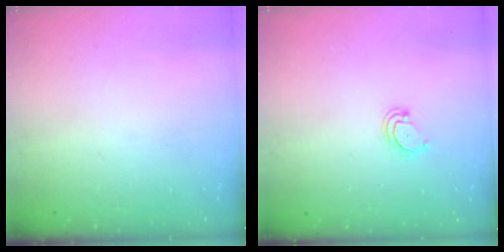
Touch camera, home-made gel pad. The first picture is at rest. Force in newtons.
{"total": 2.5, "press": 2.5, "slide": 0.2}